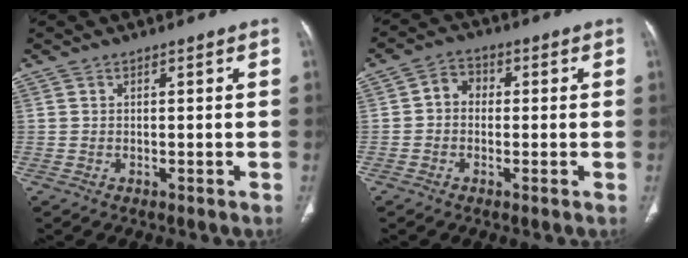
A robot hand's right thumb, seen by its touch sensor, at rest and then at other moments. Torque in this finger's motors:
{"motor_torque": [0.00, 0.00, 0.24, -0.32, 0.01]}